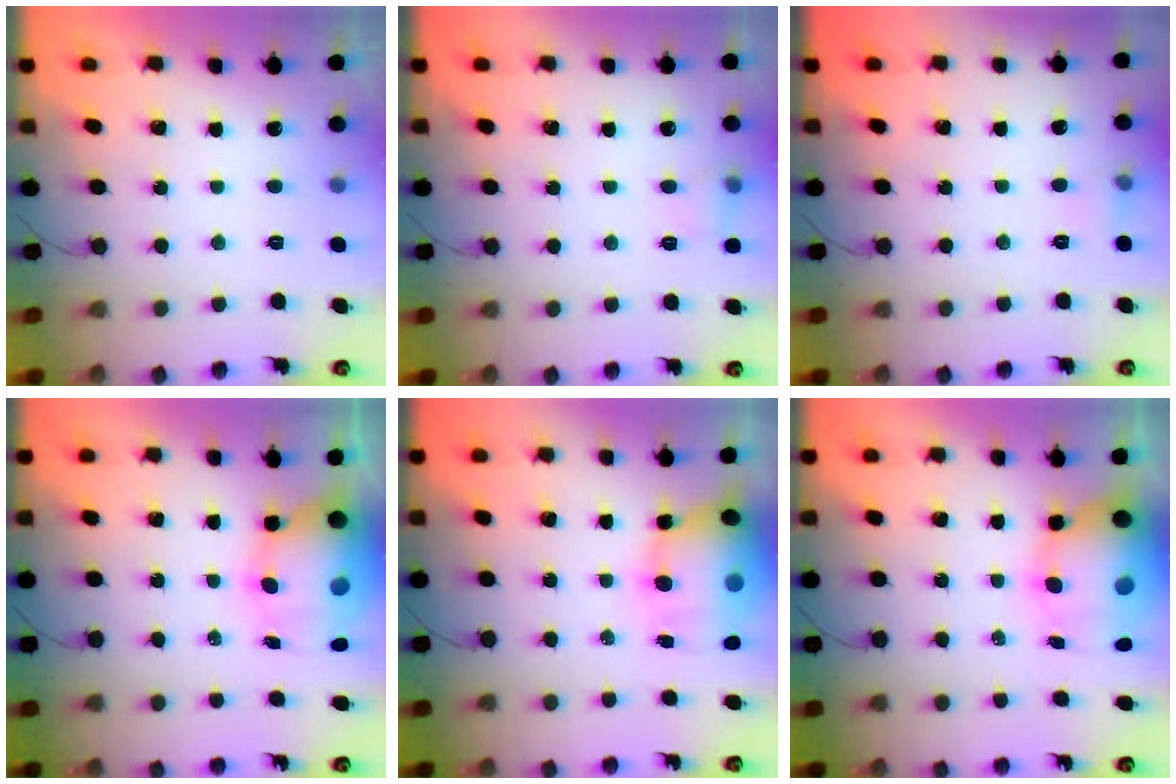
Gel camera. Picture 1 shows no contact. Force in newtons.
{"total": 5.2, "press": 4.9, "slide": 1.5}
{"total": 7.6, "press": 4.0, "slide": 6.5}
{"total": 13.6, "press": 13.1, "slide": 3.4}
{"total": 18.3, "press": 16.3, "slide": 8.4}
{"total": 17.5, "press": 15.4, "slide": 8.3}